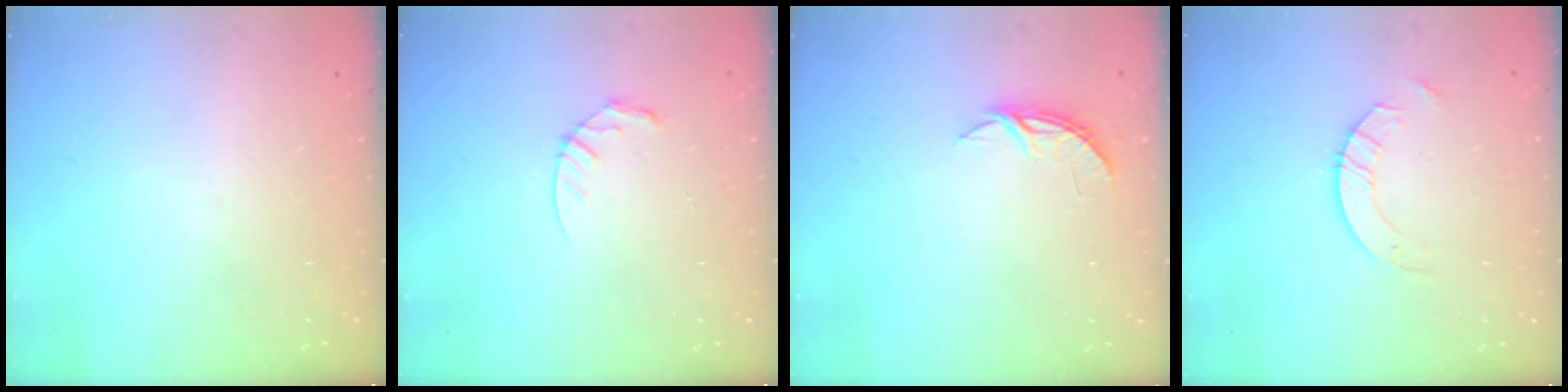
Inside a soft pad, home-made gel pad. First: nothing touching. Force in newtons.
{"total": 4.7, "press": 4.7, "slide": 0.4}
{"total": 4.2, "press": 4.2, "slide": 0.3}
{"total": 4.9, "press": 4.9, "slide": 0.5}